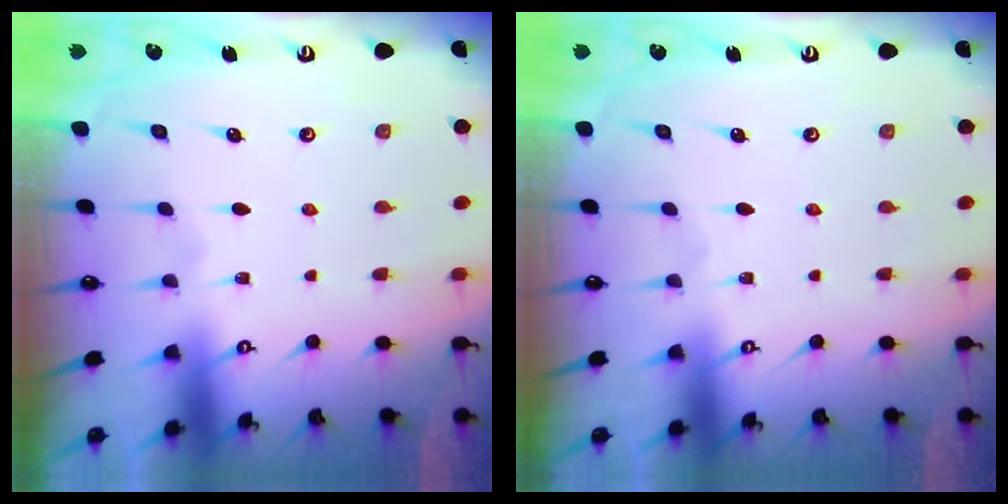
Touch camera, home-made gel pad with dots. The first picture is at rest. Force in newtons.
{"total": 0.0}